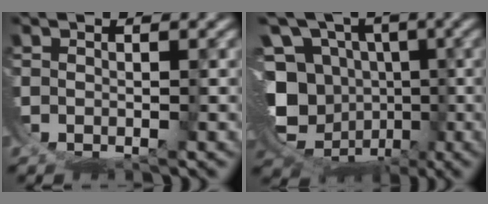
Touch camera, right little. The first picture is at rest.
{"total": 15.4, "force": [0.3, 13.3, 7.7], "torque": [-0.161, -0.041, 0.007]}